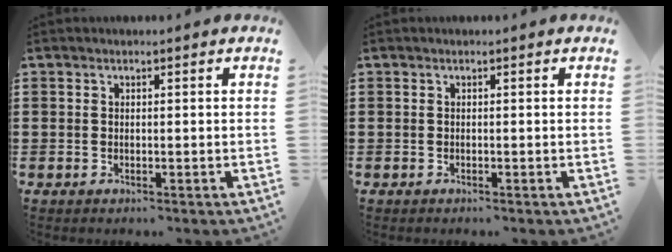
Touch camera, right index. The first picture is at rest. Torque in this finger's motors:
{"motor_torque": [0.18, -0.08, -0.04, 0.01]}